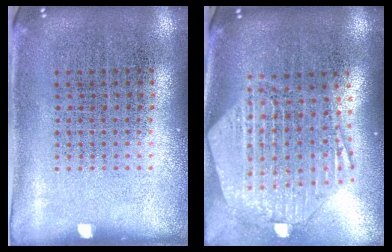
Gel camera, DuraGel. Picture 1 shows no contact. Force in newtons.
{"total": 2.8, "press": 2.3, "slide": 1.6}